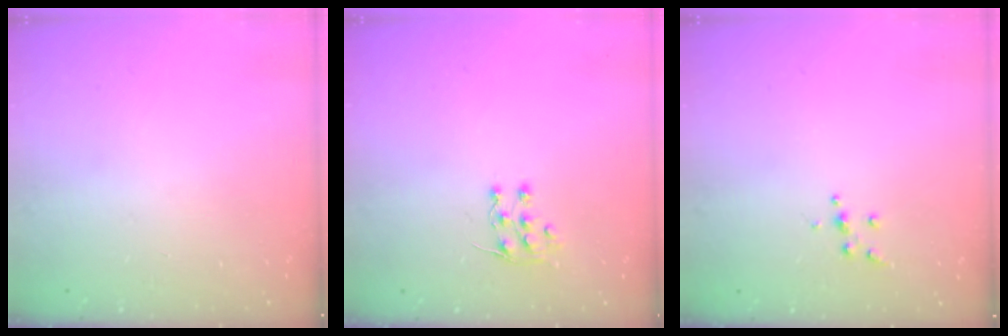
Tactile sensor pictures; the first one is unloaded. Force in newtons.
{"total": 5.9, "press": 5.9, "slide": 0.5}
{"total": 4.8, "press": 4.8, "slide": 0.6}